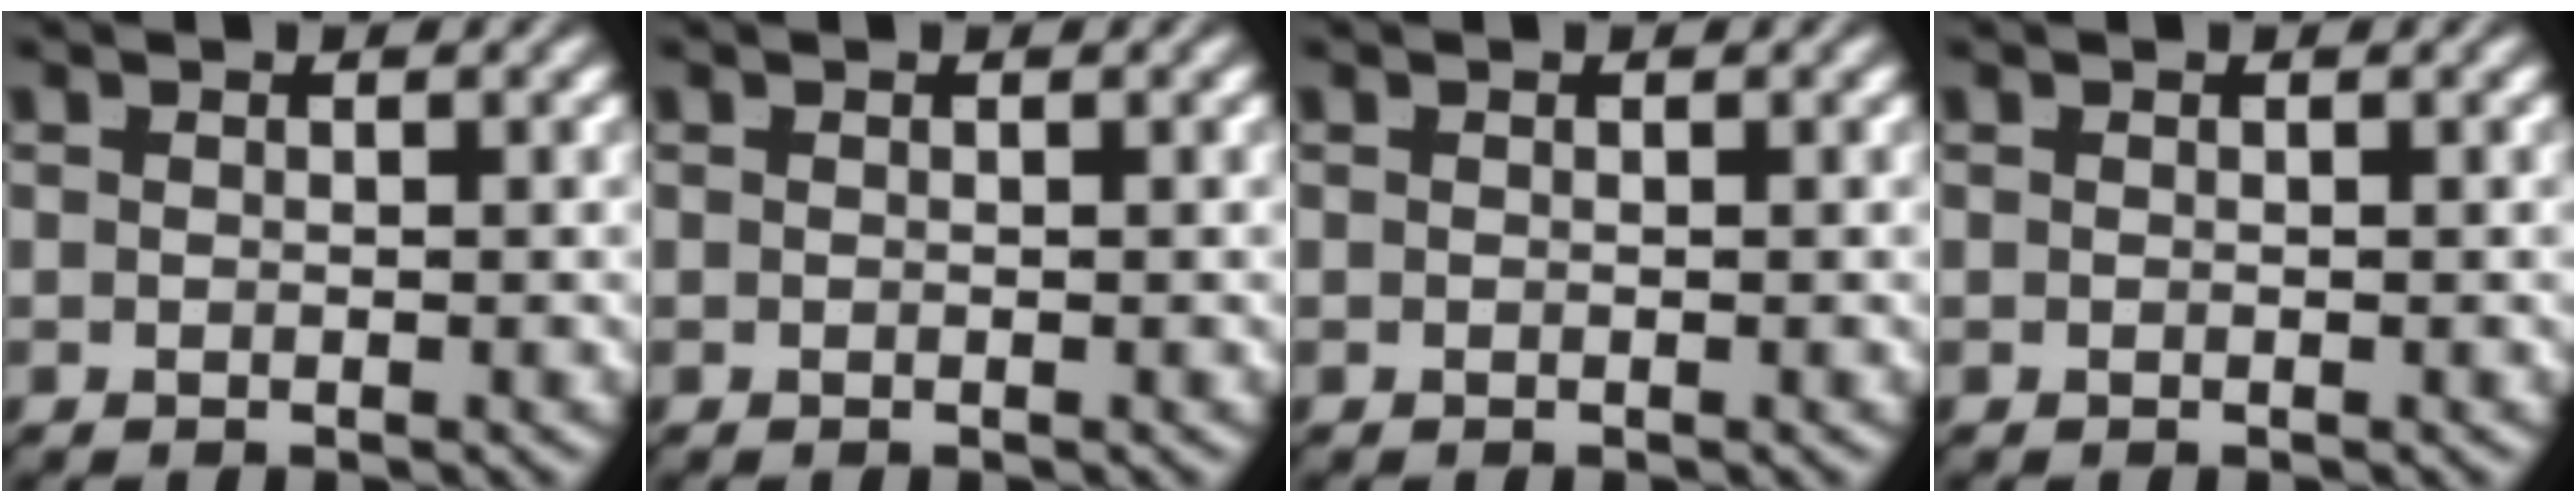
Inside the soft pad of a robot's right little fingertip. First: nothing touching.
{"total": 0.0}
{"total": 0.0}
{"total": 0.0}